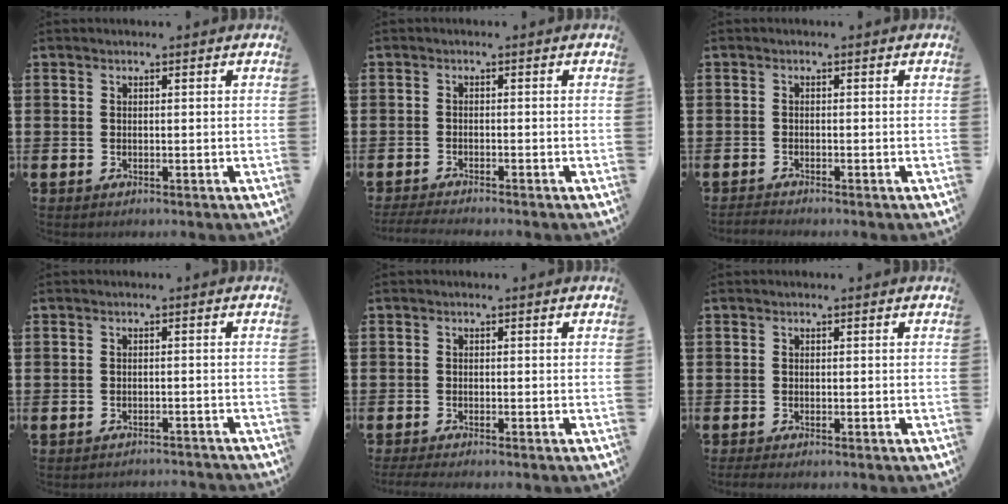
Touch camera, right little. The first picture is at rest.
{"total": 1.3, "force": [-1.1, -0.1, 0.6], "torque": [-0.009, 0.003, -0.021]}
{"total": 0.8, "force": [-0.7, 0.0, 0.1], "torque": [-0.003, -0.002, -0.015]}
{"total": 1.1, "force": [-1.1, -0.1, -0.1], "torque": [-0.001, 0.004, -0.023]}
{"total": 0.8, "force": [-0.4, 0.0, 0.6], "torque": [-0.008, -0.001, -0.008]}
{"total": 0.6, "force": [-0.4, 0.0, 0.4], "torque": [-0.007, -0.002, -0.007]}